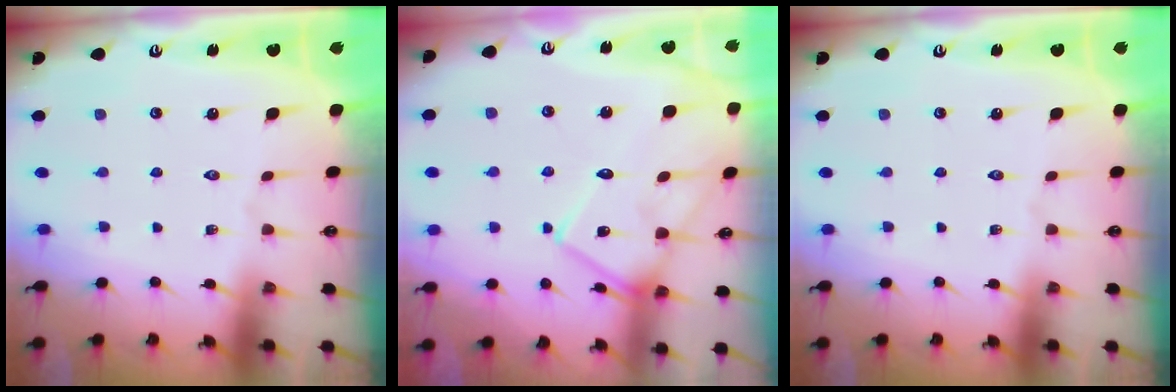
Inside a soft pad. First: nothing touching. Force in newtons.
{"total": 13.2, "press": 13.2, "slide": 0.7}
{"total": 0.0}